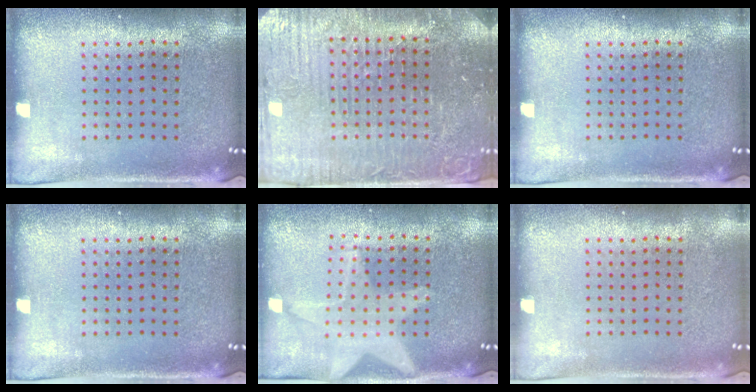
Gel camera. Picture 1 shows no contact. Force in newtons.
{"total": 4.5, "press": 4.3, "slide": 1.4}
{"total": 0.0}
{"total": 0.0}
{"total": 1.3, "press": 1.2, "slide": 0.3}
{"total": 0.0}